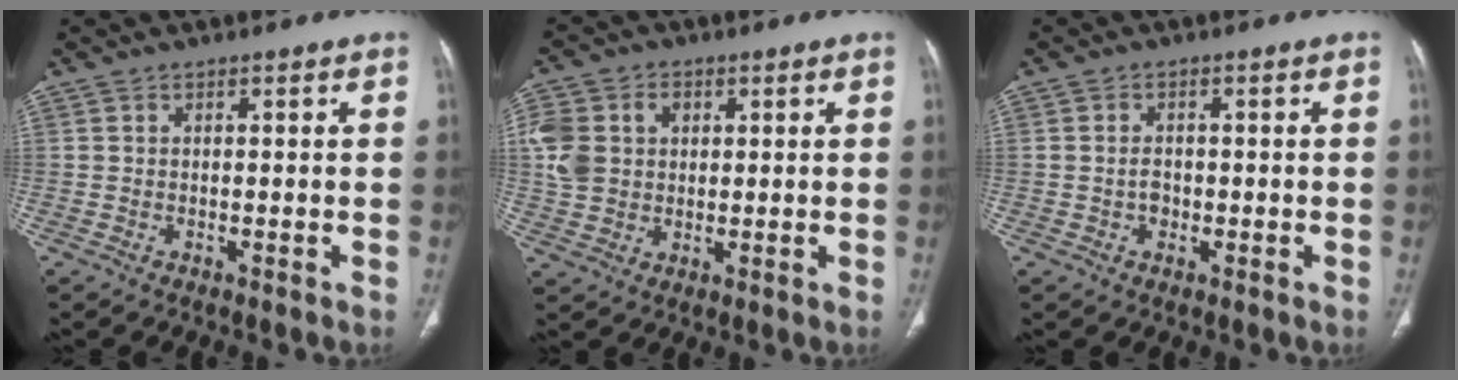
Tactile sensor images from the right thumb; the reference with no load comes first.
{"total": 10.3, "force": [1.9, 8.4, 5.8], "torque": [-0.117, 0.009, 0.038]}
{"total": 2.2, "force": [-0.4, 1.7, 1.3], "torque": [-0.019, 0.007, -0.008]}